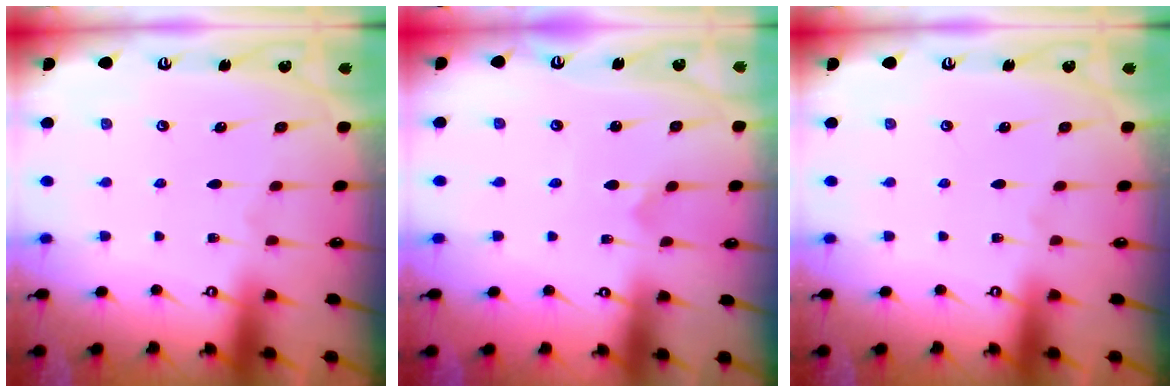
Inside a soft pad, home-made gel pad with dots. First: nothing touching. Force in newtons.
{"total": 0.0}
{"total": 0.0}